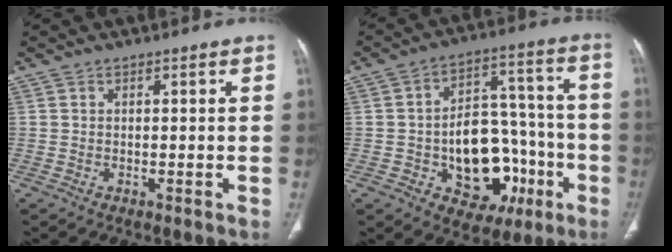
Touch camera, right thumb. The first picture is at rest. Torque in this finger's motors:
{"motor_torque": [3.17, 1.41, 0.64, -0.85, 0.08]}